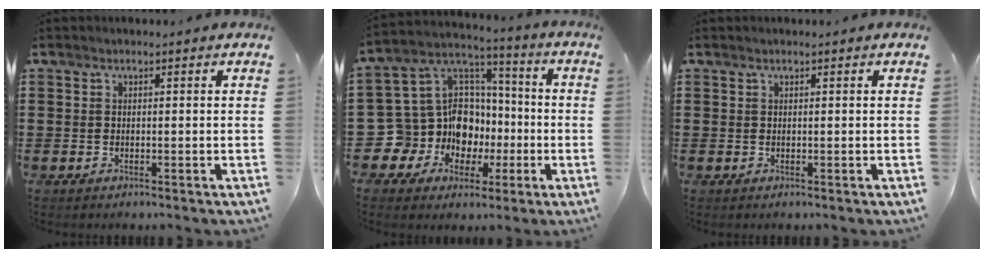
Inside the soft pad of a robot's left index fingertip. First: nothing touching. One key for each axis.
{"total": 12.6, "fx": -2.9, "fy": 11.6, "fz": 3.9, "tx": -0.125, "ty": -0.017, "tz": -0.040}
{"total": 0.0}